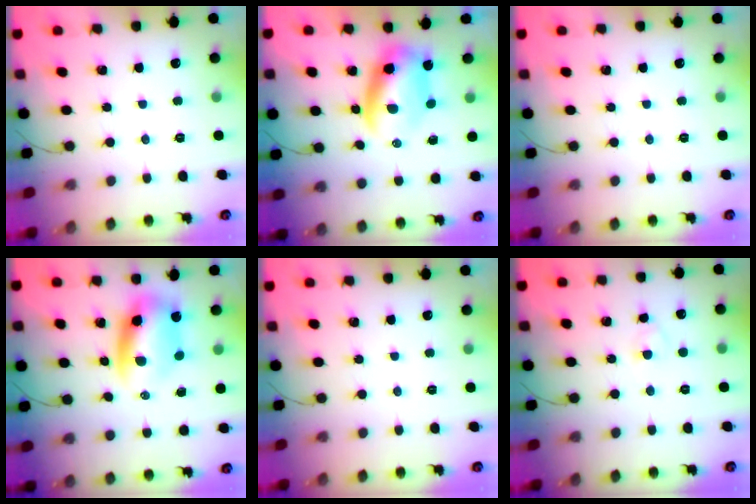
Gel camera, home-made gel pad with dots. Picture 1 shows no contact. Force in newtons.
{"total": 7.2, "press": 7.0, "slide": 1.8}
{"total": 0.0}
{"total": 9.0, "press": 8.7, "slide": 2.2}
{"total": 0.0}
{"total": 2.2, "press": 2.0, "slide": 1.0}